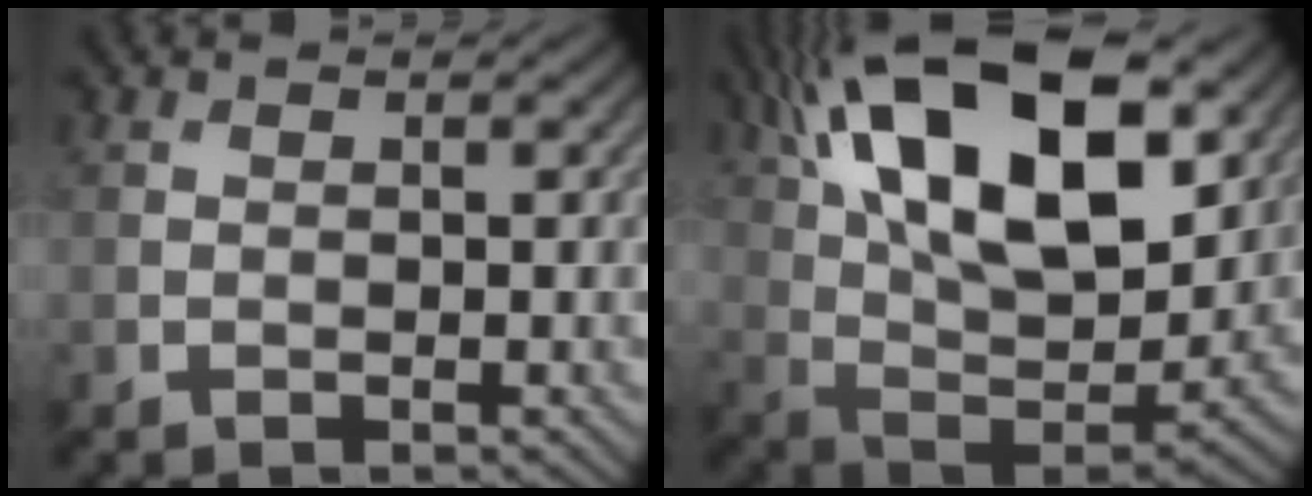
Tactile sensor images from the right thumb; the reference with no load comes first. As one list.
[{"total": 21.9, "force": [10.1, 10.1, 16.5], "torque": [-0.308, 0.052, 0.153]}]